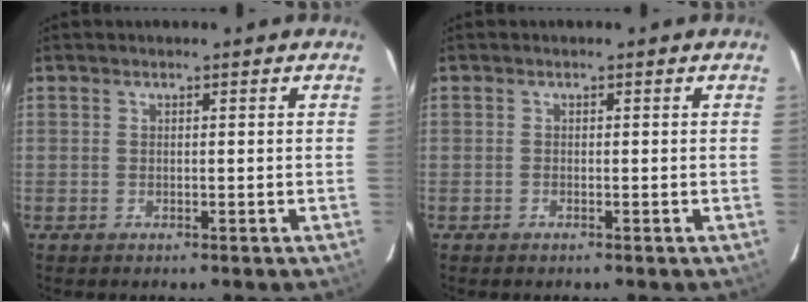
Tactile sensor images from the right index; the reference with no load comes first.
{"total": 0.0}